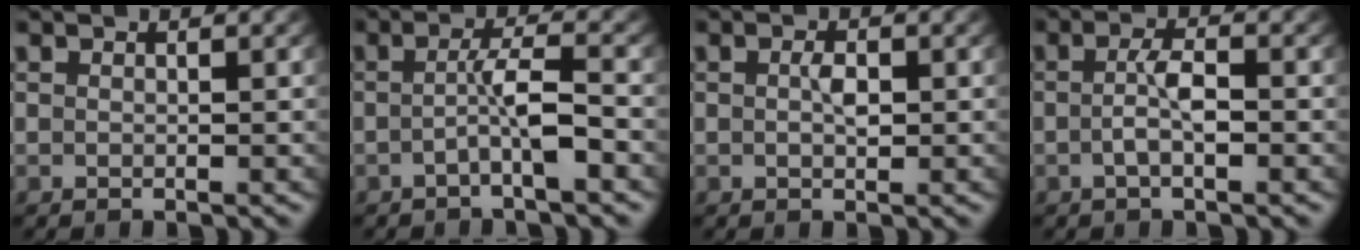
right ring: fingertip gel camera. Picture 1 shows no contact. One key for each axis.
{"total": 3.0, "fx": -1.4, "fy": 0.0, "fz": 2.7, "tx": -0.050, "ty": -0.007, "tz": -0.020}
{"total": 1.4, "fx": -0.1, "fy": 0.6, "fz": 1.2, "tx": -0.030, "ty": -0.012, "tz": 0.003}
{"total": 2.7, "fx": -0.9, "fy": 0.6, "fz": 2.5, "tx": -0.049, "ty": -0.006, "tz": -0.012}